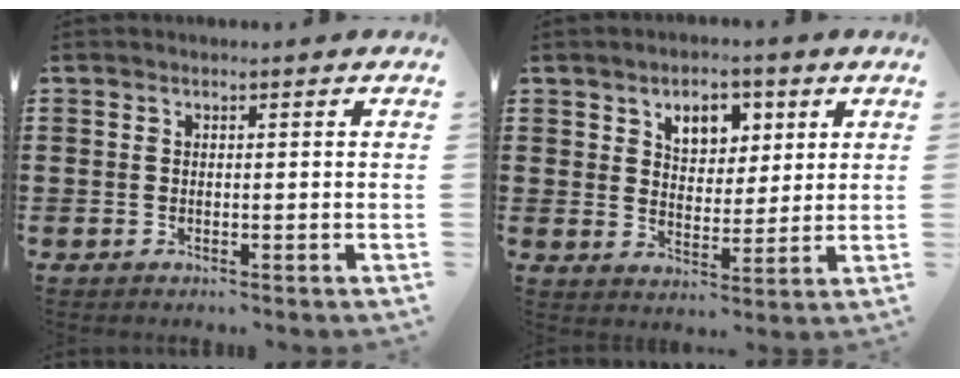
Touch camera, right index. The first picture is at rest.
{"total": 5.4, "force": [2.8, 3.6, 2.8], "torque": [-0.055, 0.009, 0.045]}